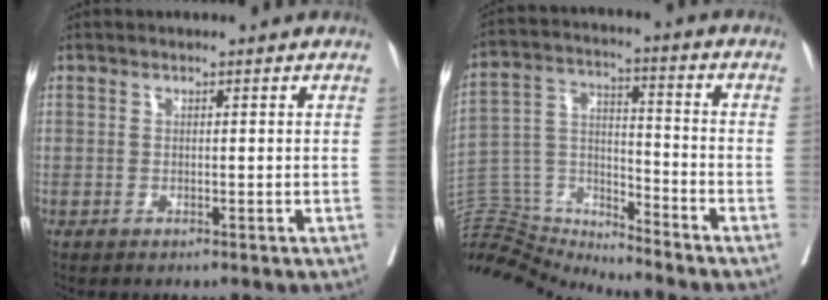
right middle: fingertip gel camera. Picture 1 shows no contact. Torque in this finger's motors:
{"motor_torque": [-0.74, -1.39, 0.16, 0.18]}